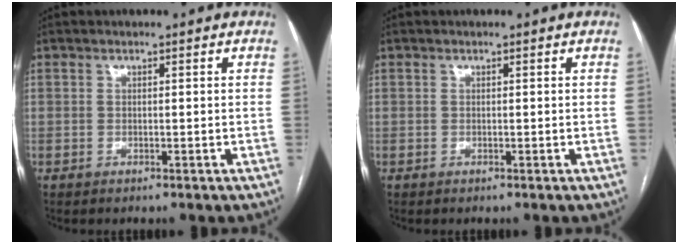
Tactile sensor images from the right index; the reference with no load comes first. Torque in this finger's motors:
{"motor_torque": [0.11, 0.10, -0.02, -0.01]}